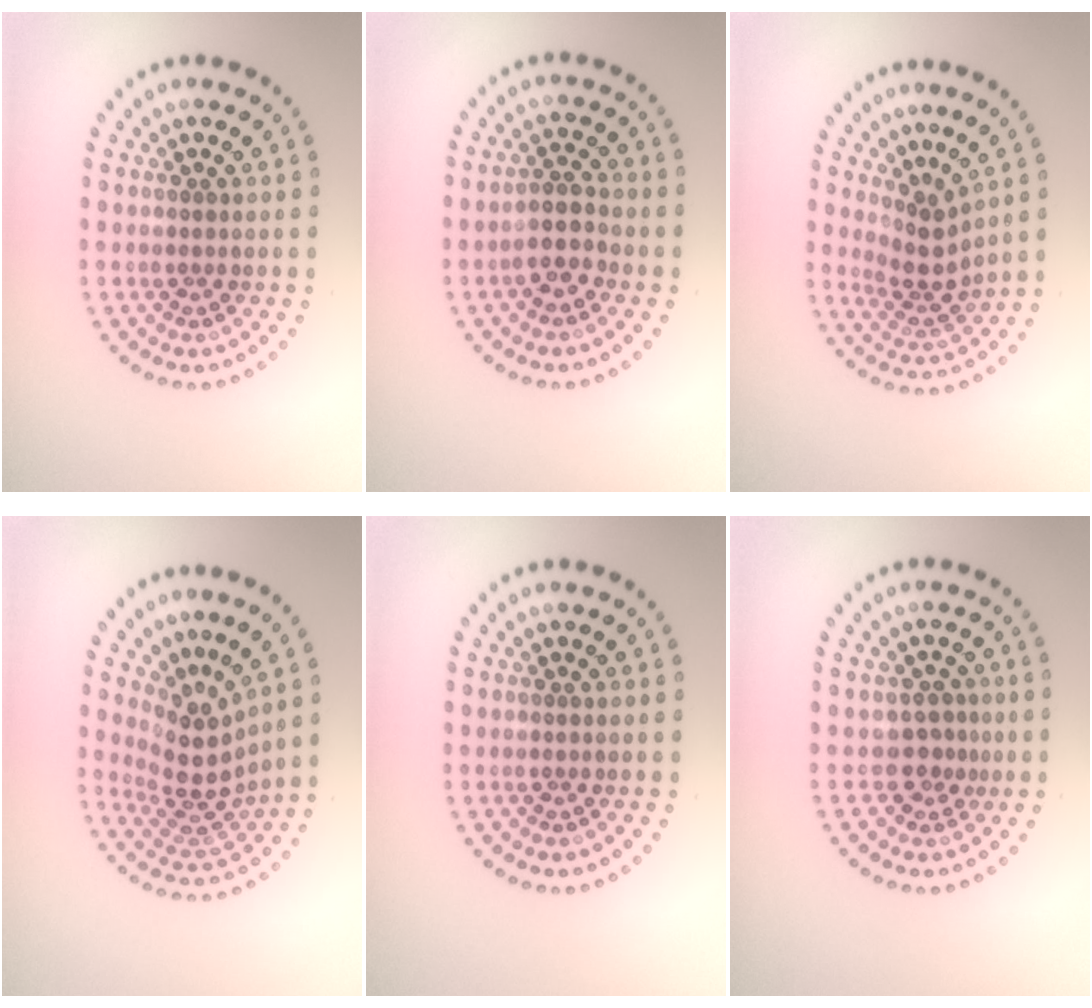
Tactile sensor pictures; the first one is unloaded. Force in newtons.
{"total": 2.7, "press": 2.5, "slide": 1.1}
{"total": 2.9, "press": 2.0, "slide": 2.1}
{"total": 4.0, "press": 2.7, "slide": 2.9}
{"total": 0.0}
{"total": 2.1, "press": 1.5, "slide": 1.4}